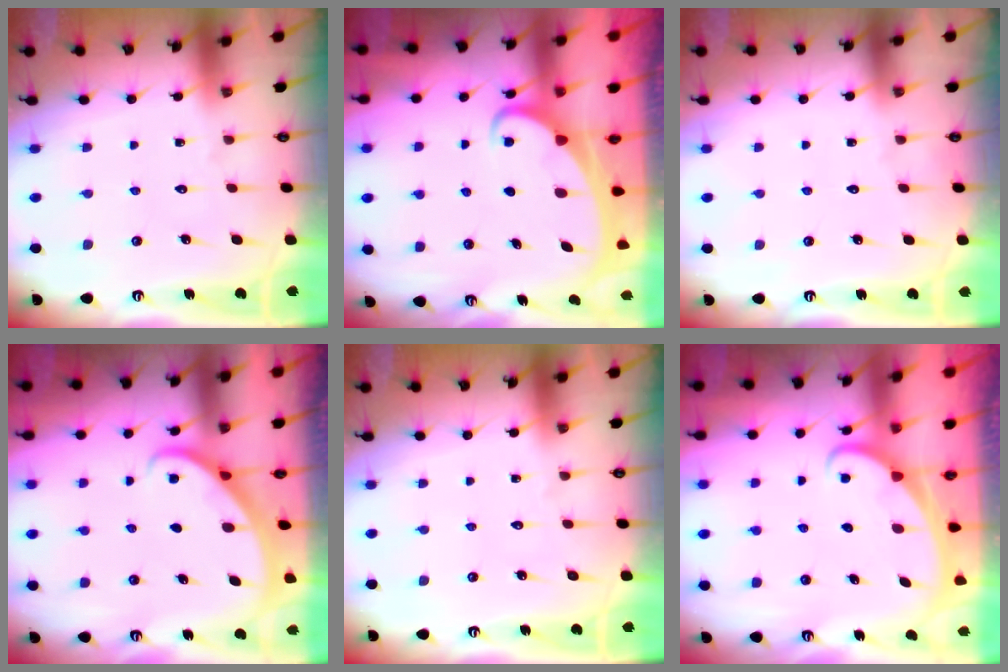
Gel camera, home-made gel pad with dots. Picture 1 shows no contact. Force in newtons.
{"total": 2.1, "press": 2.1, "slide": 0.2}
{"total": 0.0}
{"total": 2.3, "press": 2.3, "slide": 0.2}
{"total": 0.0}
{"total": 1.8, "press": 1.8, "slide": 0.1}